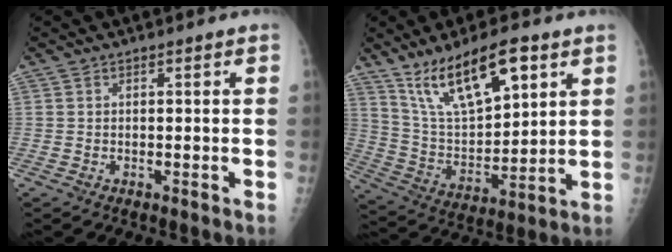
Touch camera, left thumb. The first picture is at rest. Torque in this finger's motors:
{"motor_torque": [0.36, 0.21, 0.22, -0.11, 0.14]}